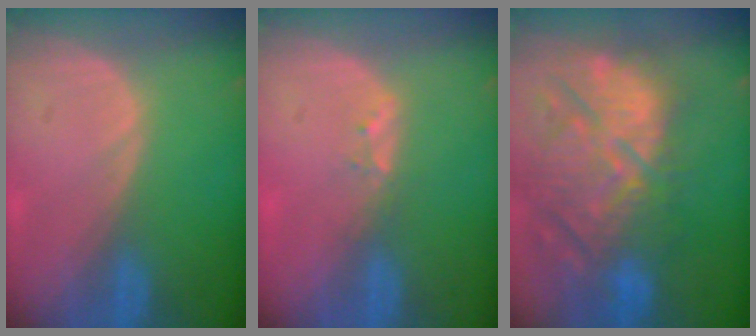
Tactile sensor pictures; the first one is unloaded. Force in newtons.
{"total": 1.7, "press": 1.5, "slide": 0.9}
{"total": 14.0, "press": 12.5, "slide": 6.4}